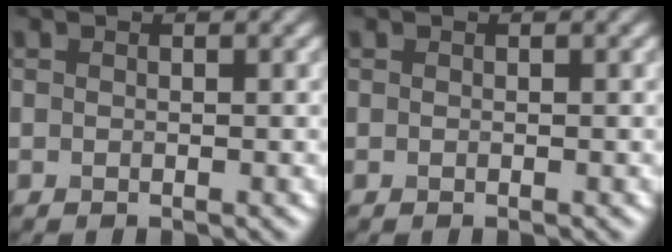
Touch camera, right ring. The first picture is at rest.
{"total": 0.0}